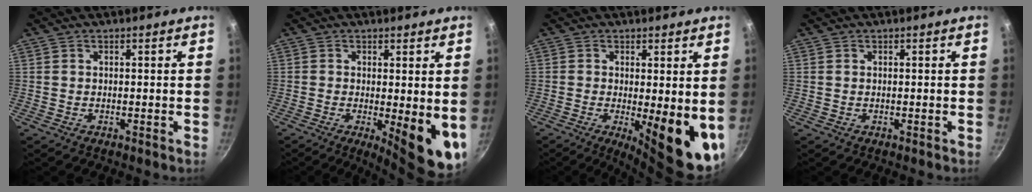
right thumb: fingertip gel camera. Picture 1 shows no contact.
{"total": 10.2, "force": [-1.4, 3.1, 9.6], "torque": [-0.106, -0.018, -0.014]}
{"total": 12.9, "force": [-1.9, 3.7, 12.2], "torque": [-0.135, -0.023, -0.019]}
{"total": 0.0}